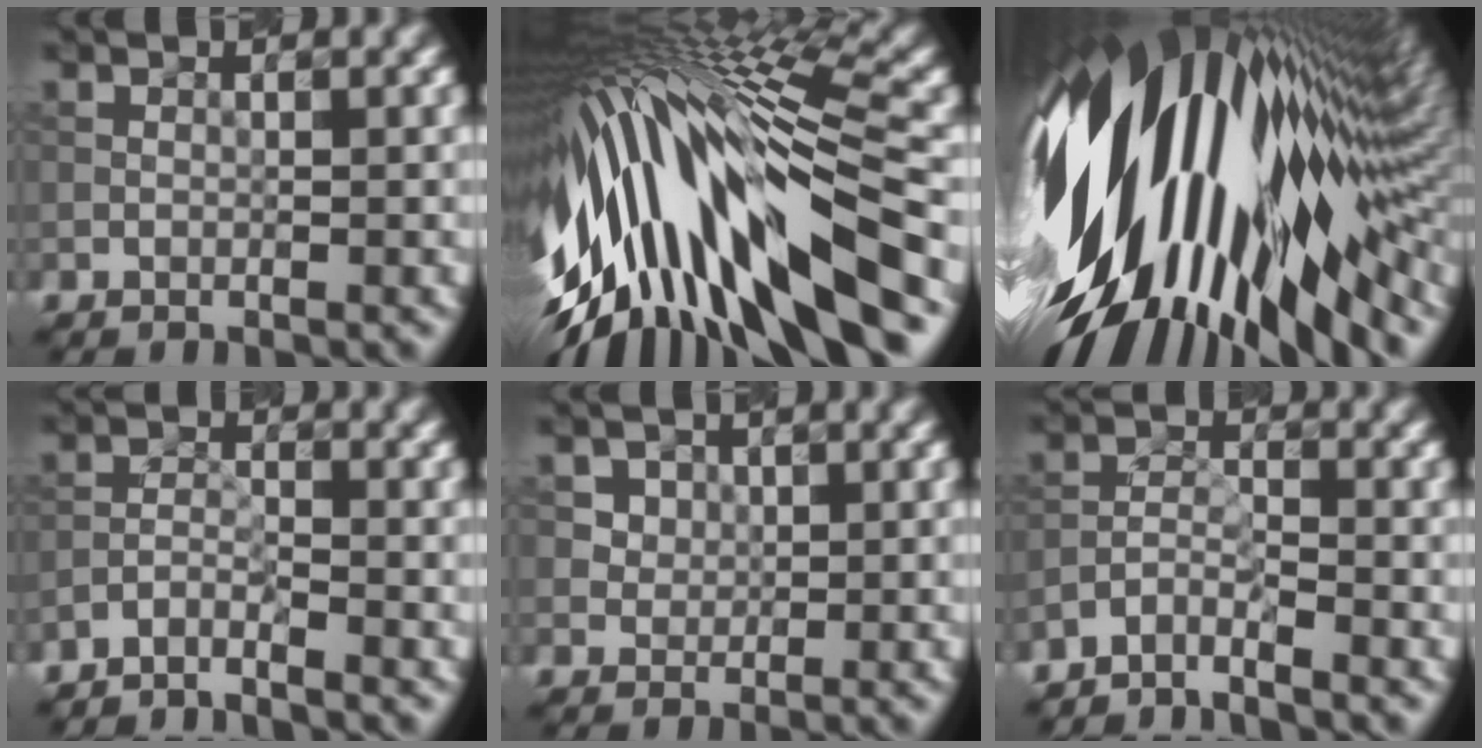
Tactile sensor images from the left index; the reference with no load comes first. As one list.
[{"total": 15.8, "force": [-3.3, 5.5, 14.5], "torque": [-0.268, 0.003, -0.048]}, {"total": 19.2, "force": [-0.9, 9.7, 16.6], "torque": [-0.282, -0.034, -0.018]}, {"total": 2.2, "force": [-2.1, 0.2, 0.6], "torque": [-0.017, -0.001, -0.049]}, {"total": 3.1, "force": [1.7, 2.4, 1.0], "torque": [-0.017, 0.003, 0.027]}, {"total": 2.7, "force": [-2.5, 0.4, 0.9], "torque": [-0.023, -0.001, -0.059]}]